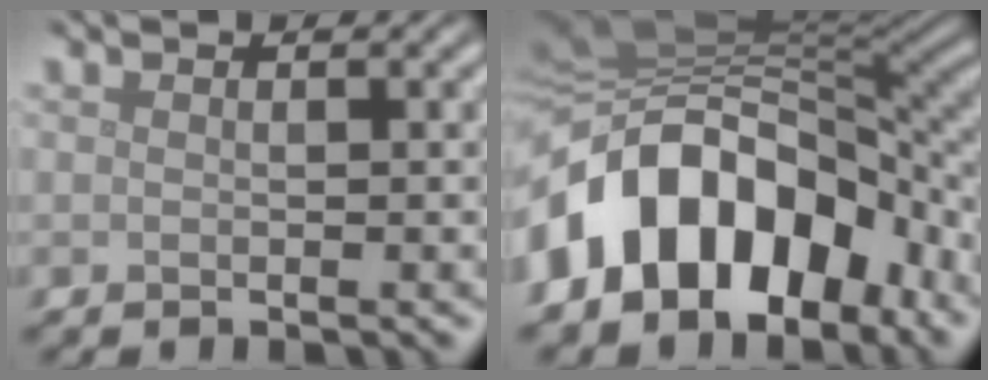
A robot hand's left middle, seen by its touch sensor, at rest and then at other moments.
{"total": 13.1, "force": [-4.8, 9.1, 8.2], "torque": [-0.145, 0.008, -0.087]}